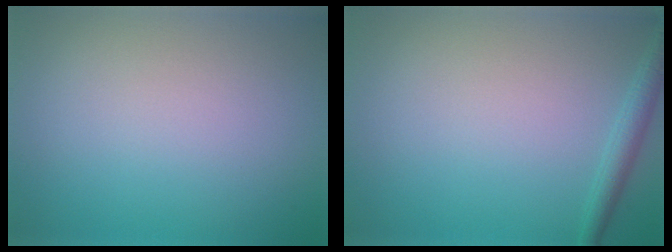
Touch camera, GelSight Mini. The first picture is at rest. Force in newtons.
{"total": 1.8, "press": 1.8, "slide": 0.1}